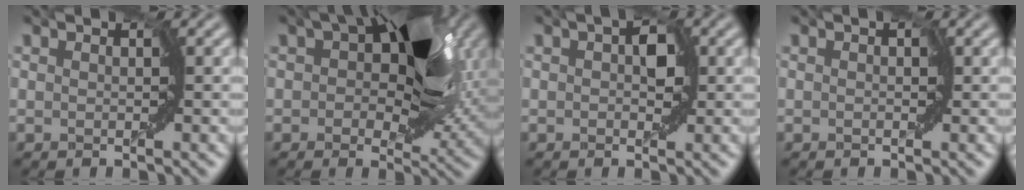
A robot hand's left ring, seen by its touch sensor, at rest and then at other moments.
{"total": 11.0, "force": [3.2, 5.9, 8.8], "torque": [-0.114, 0.018, 0.036]}
{"total": 1.5, "force": [0.3, 0.9, 1.2], "torque": [-0.013, 0.003, 0.004]}
{"total": 0.0}